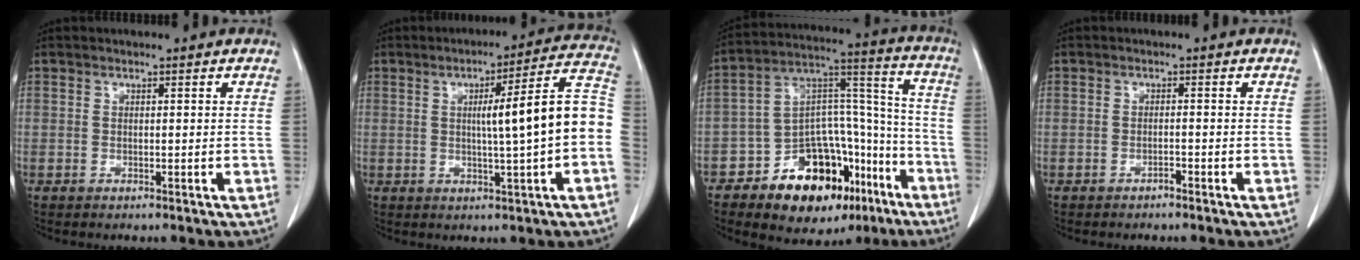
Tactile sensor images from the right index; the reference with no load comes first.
{"total": 12.9, "force": [-0.5, -0.3, 12.9], "torque": [-0.166, 0.024, -0.012]}
{"total": 19.6, "force": [-11.3, 9.7, 12.7], "torque": [-0.199, 0.037, -0.174]}
{"total": 0.8, "force": [-0.7, 0.1, 0.3], "torque": [-0.007, 0.000, -0.011]}